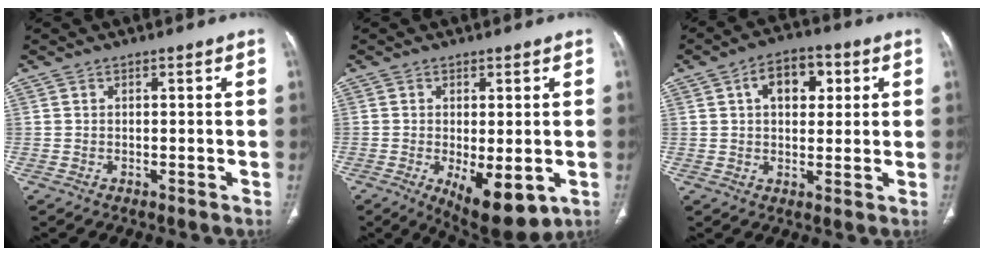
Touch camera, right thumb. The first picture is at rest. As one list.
[{"total": 10.7, "force": [-3.2, 4.6, 9.1], "torque": [-0.124, -0.017, -0.033]}, {"total": 8.8, "force": [2.7, 5.6, 6.3], "torque": [-0.066, 0.007, 0.038]}]